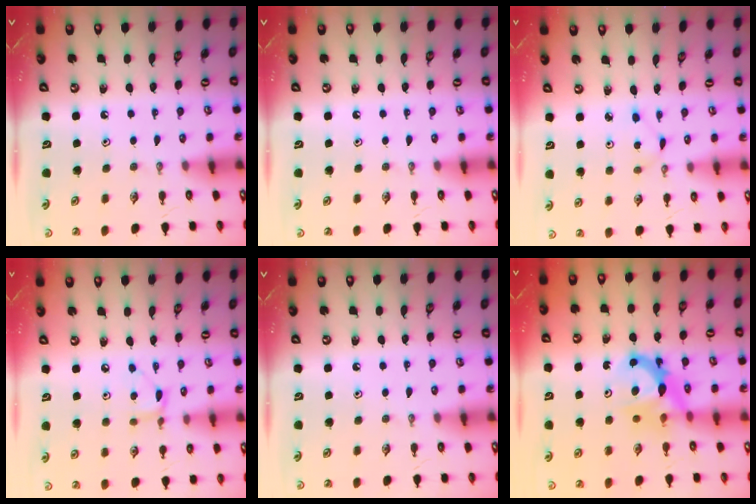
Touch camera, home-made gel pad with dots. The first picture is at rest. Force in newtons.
{"total": 0.0}
{"total": 1.6, "press": 1.6, "slide": 0.2}
{"total": 5.2, "press": 5.2, "slide": 0.6}
{"total": 0.0}
{"total": 6.8, "press": 6.8, "slide": 0.4}